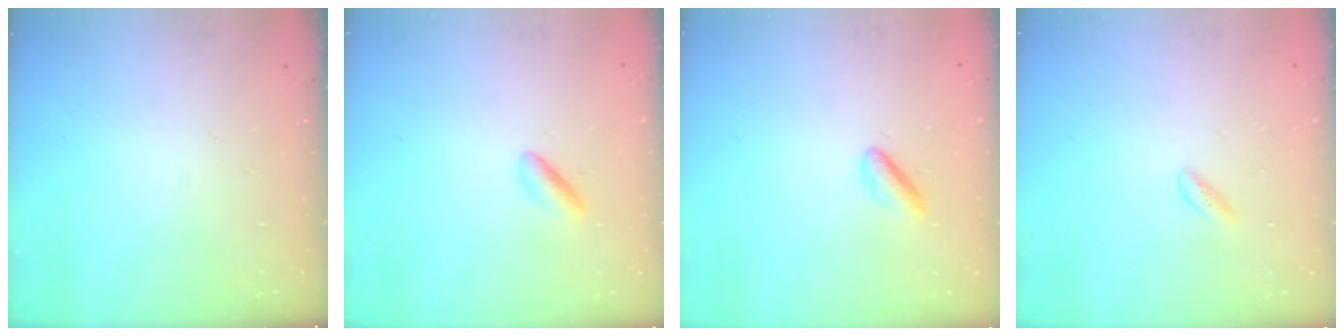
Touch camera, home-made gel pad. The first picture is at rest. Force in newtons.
{"total": 2.0, "press": 1.8, "slide": 0.8}
{"total": 2.5, "press": 2.5, "slide": 0.3}
{"total": 1.5, "press": 1.2, "slide": 0.9}